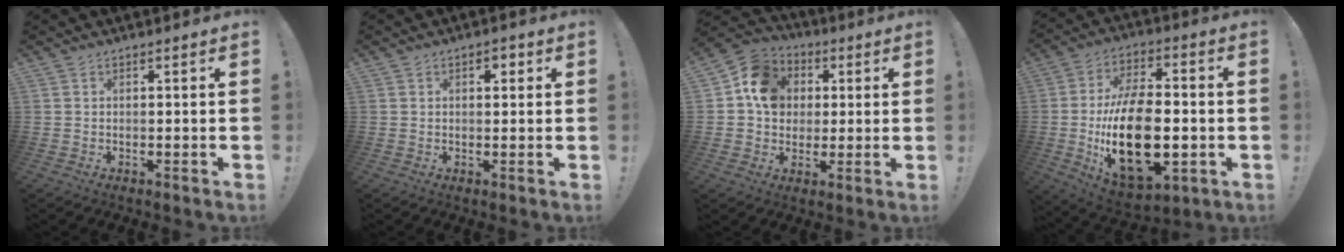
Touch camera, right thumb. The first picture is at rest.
{"total": 2.2, "force": [0.5, 1.4, 1.5], "torque": [-0.015, 0.000, 0.003]}
{"total": 13.3, "force": [2.7, 11.5, 6.1], "torque": [-0.076, 0.005, 0.058]}
{"total": 25.5, "force": [-4.5, 14.2, 20.7], "torque": [-0.375, 0.011, -0.063]}